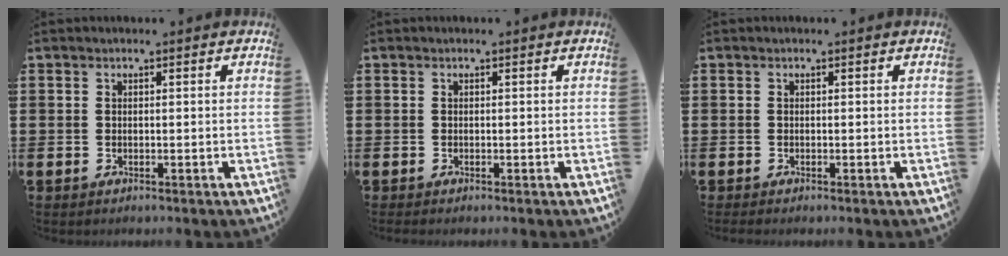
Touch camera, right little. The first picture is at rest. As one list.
[{"total": 0.0}, {"total": 0.0}]